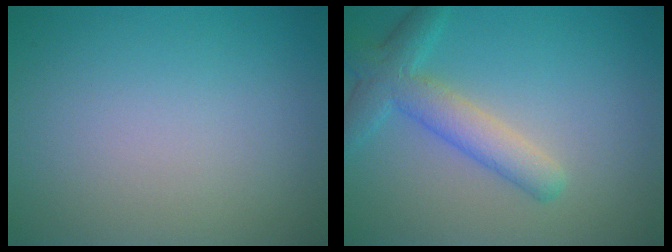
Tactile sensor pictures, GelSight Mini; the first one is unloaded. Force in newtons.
{"total": 4.2, "press": 4.2, "slide": 0.1}